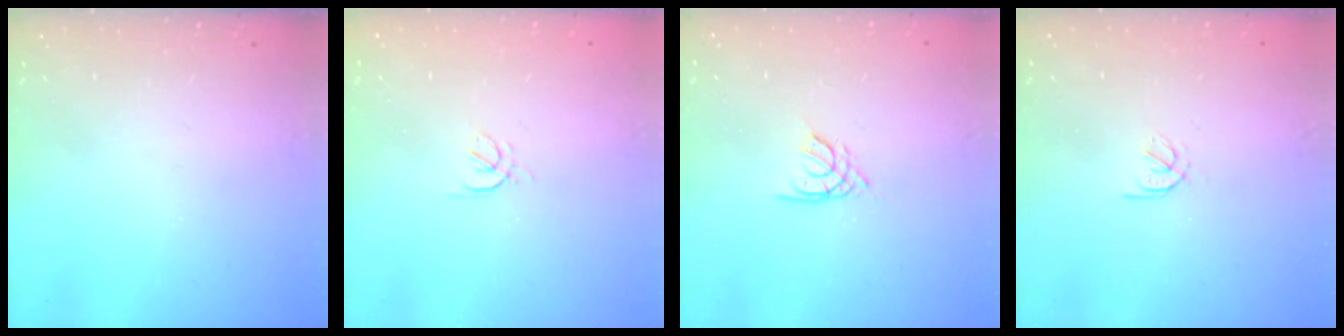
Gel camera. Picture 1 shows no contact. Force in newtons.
{"total": 1.7, "press": 1.6, "slide": 0.5}
{"total": 1.9, "press": 1.8, "slide": 0.5}
{"total": 1.5, "press": 1.4, "slide": 0.5}